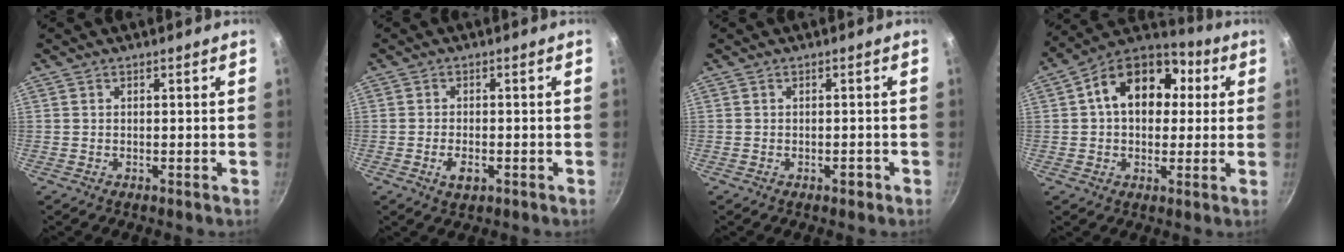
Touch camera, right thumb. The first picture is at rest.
{"total": 3.4, "force": [-1.3, 1.8, 2.6], "torque": [-0.049, 0.004, -0.022]}
{"total": 1.3, "force": [-0.7, 0.7, 0.8], "torque": [-0.007, 0.009, -0.006]}
{"total": 16.9, "force": [3.4, 12.1, 11.4], "torque": [-0.148, 0.028, 0.036]}